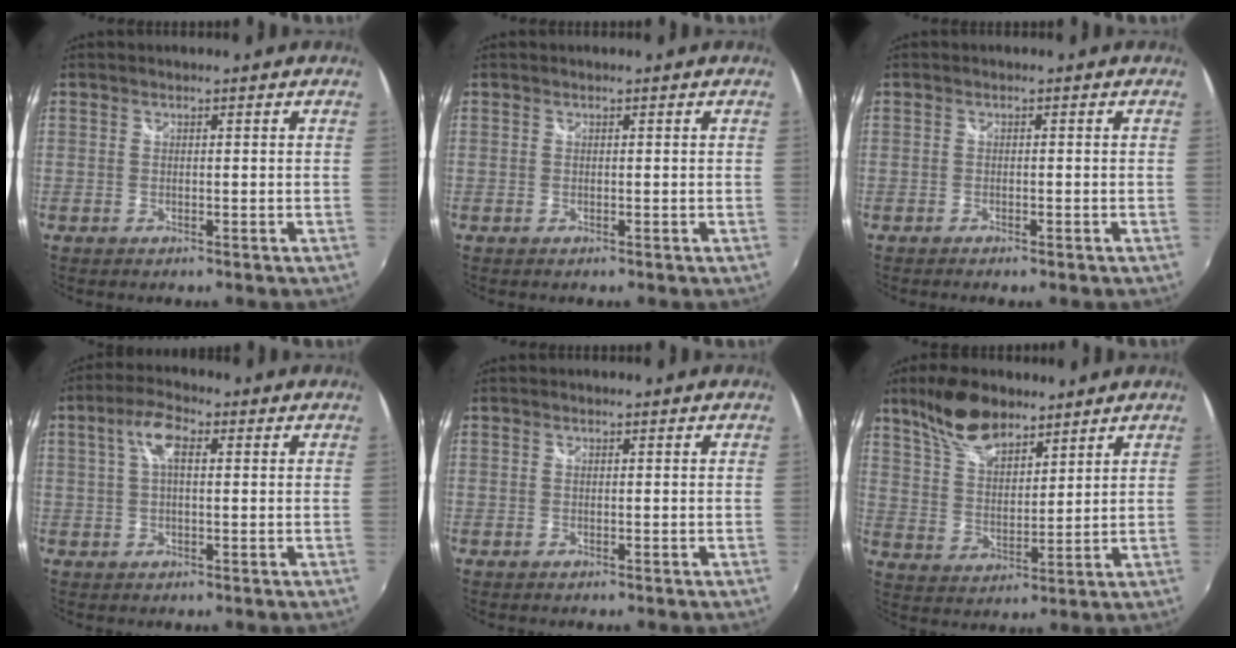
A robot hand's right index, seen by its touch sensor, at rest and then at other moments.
{"total": 0.0}
{"total": 1.2, "force": [-0.9, 0.3, 0.7], "torque": [-0.016, -0.002, -0.016]}
{"total": 5.7, "force": [1.6, 2.2, 5.0], "torque": [-0.096, 0.015, 0.027]}
{"total": 0.0}
{"total": 11.4, "force": [8.4, 4.7, 6.1], "torque": [-0.117, 0.019, 0.160]}